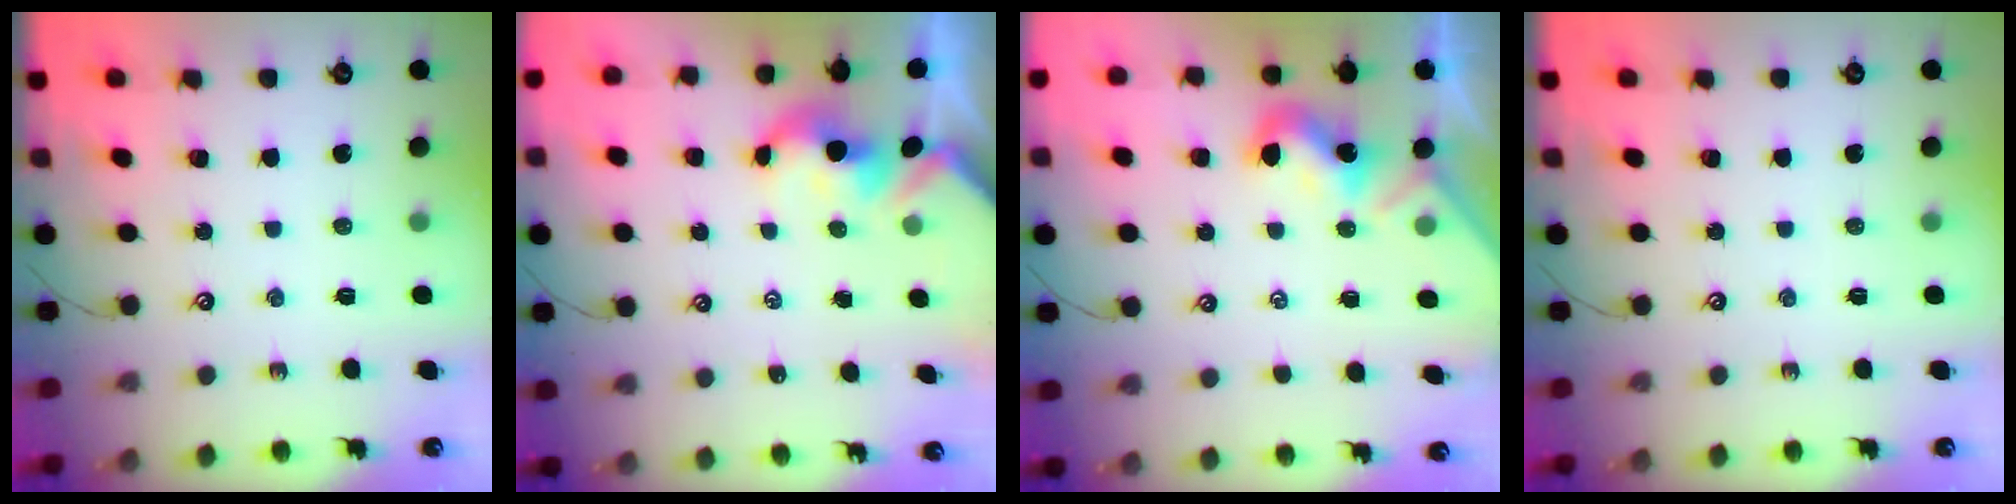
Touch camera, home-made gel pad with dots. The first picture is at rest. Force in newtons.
{"total": 1.9, "press": 1.9, "slide": 0.1}
{"total": 1.8, "press": 1.8, "slide": 0.5}
{"total": 0.0}